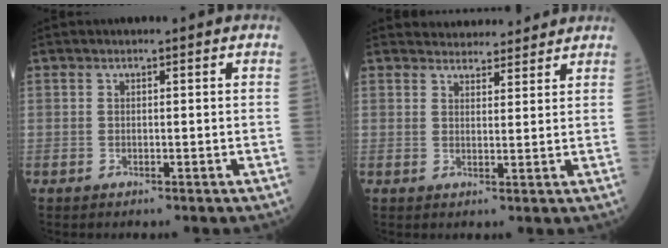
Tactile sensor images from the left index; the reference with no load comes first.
{"total": 6.8, "force": [6.4, 1.8, 0.8], "torque": [0.000, 0.009, 0.076]}